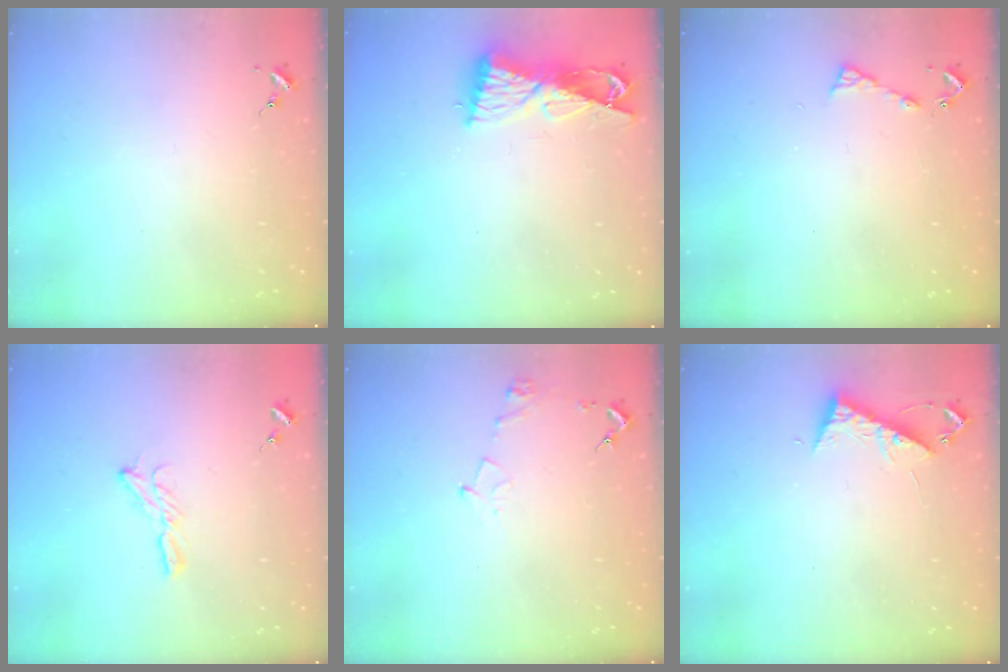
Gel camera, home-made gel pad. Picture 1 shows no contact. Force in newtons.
{"total": 9.5, "press": 9.4, "slide": 0.8}
{"total": 5.6, "press": 5.6, "slide": 0.7}
{"total": 6.4, "press": 6.4, "slide": 0.4}
{"total": 6.2, "press": 6.2, "slide": 0.7}
{"total": 7.7, "press": 7.6, "slide": 0.6}